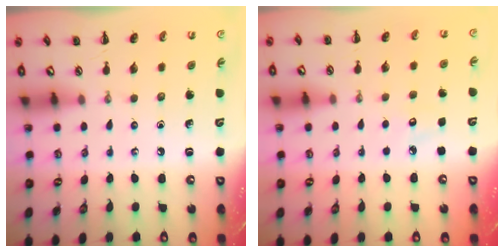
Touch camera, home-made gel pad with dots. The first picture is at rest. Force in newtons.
{"total": 4.3, "press": 4.2, "slide": 1.3}